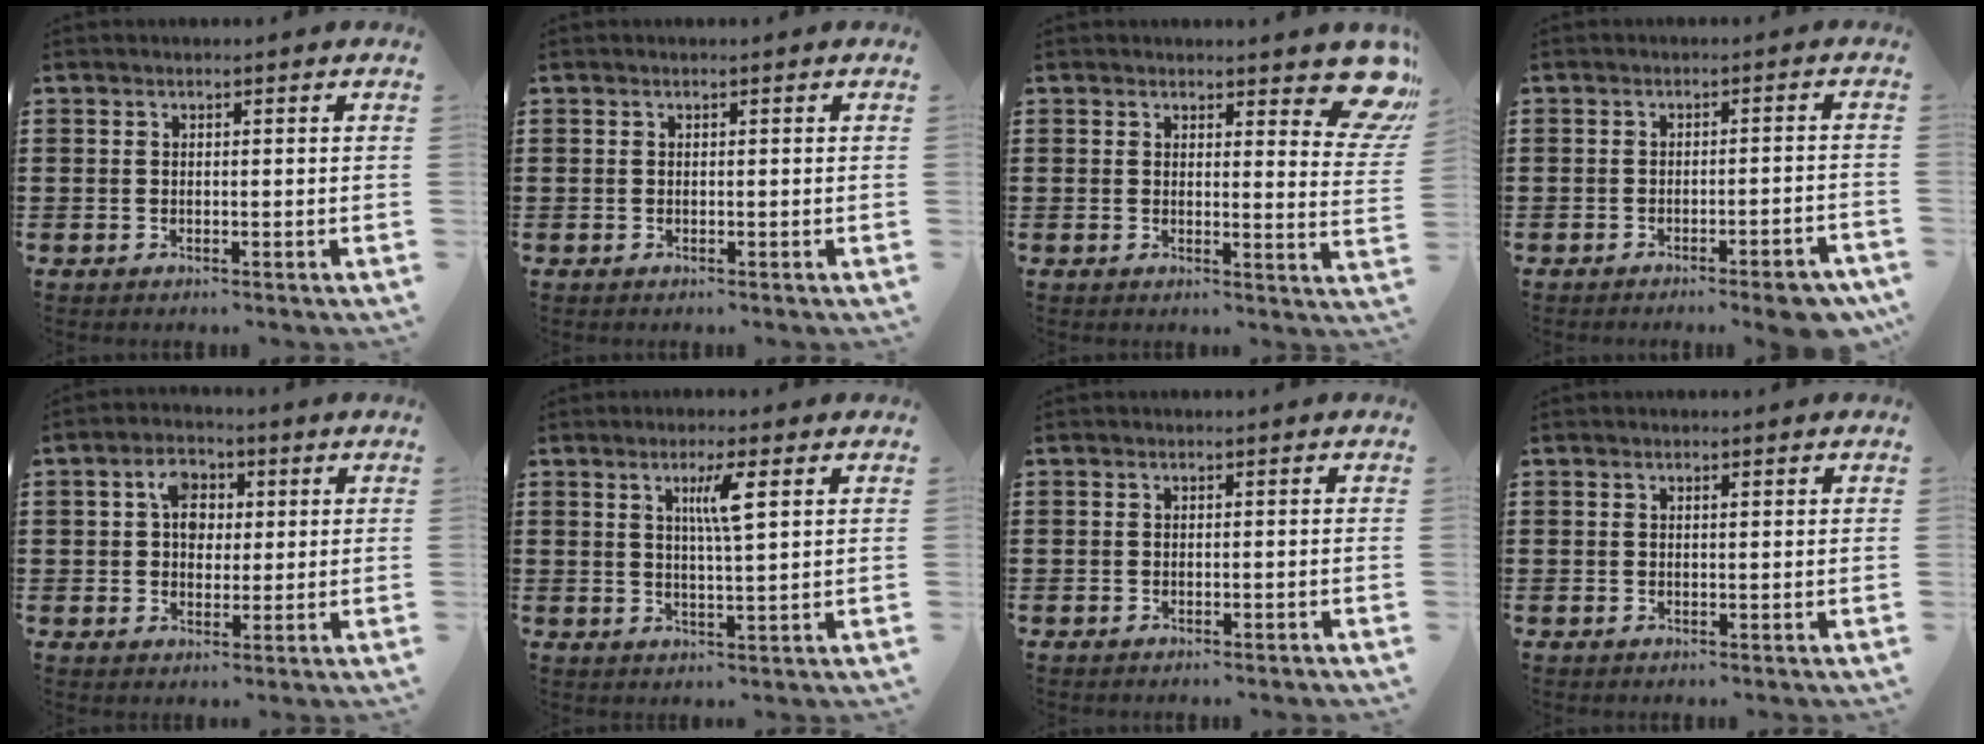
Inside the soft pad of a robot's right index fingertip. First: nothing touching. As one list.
[{"total": 0.0}, {"total": 6.4, "force": [5.1, 1.6, 3.4], "torque": [-0.036, -0.026, 0.086]}, {"total": 3.9, "force": [-3.1, 0.0, 2.4], "torque": [-0.037, -0.006, -0.055]}, {"total": 5.3, "force": [1.4, 3.9, 3.4], "torque": [-0.065, 0.009, 0.018]}, {"total": 4.7, "force": [1.8, 0.3, 4.3], "torque": [-0.082, -0.002, 0.024]}, {"total": 0.5, "force": [-0.5, 0.0, 0.1], "torque": [-0.005, -0.003, -0.010]}, {"total": 0.6, "force": [0.2, 0.1, 0.6], "torque": [-0.012, 0.000, 0.004]}]